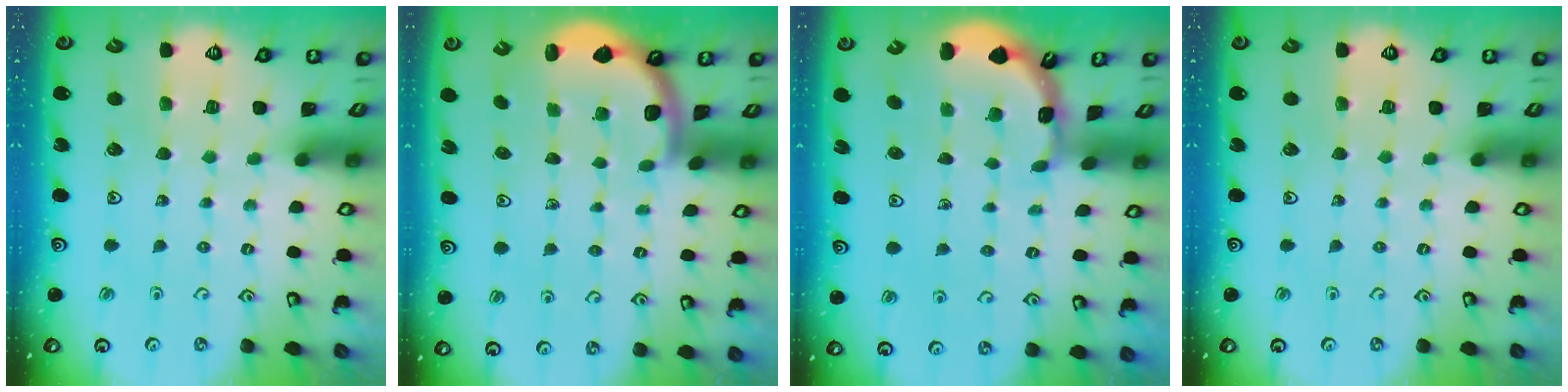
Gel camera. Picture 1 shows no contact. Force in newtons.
{"total": 1.8, "press": 1.8, "slide": 0.1}
{"total": 1.9, "press": 1.9, "slide": 0.1}
{"total": 0.0}